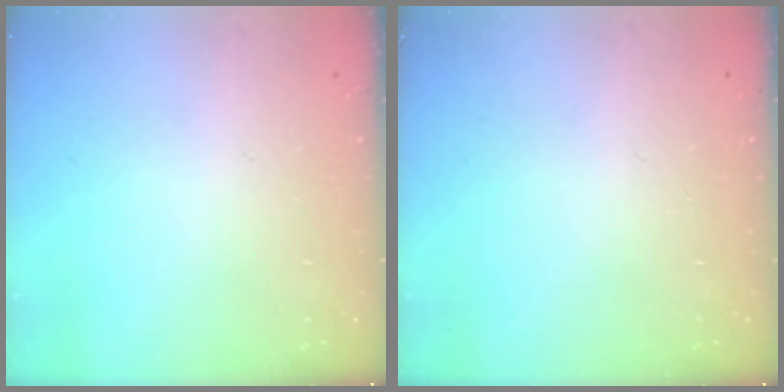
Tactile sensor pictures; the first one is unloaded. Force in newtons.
{"total": 0.0}